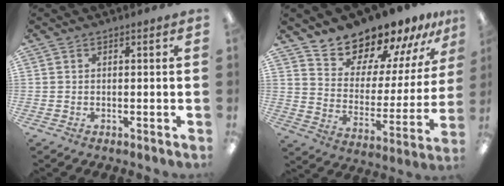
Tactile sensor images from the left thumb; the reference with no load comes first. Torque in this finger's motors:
{"motor_torque": [1.18, 1.18, 1.46, -1.31, 0.22]}